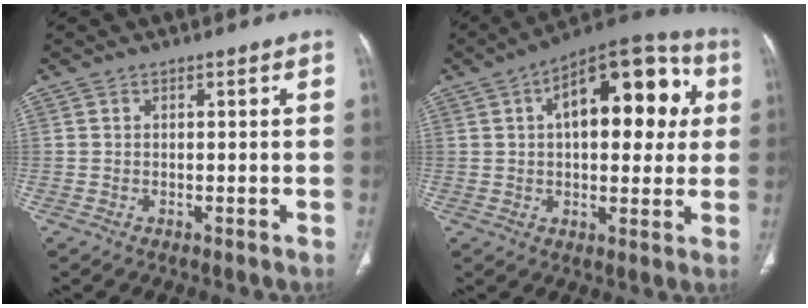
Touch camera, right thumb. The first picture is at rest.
{"total": 21.0, "force": [5.0, 10.6, 17.5], "torque": [-0.201, 0.026, 0.062]}